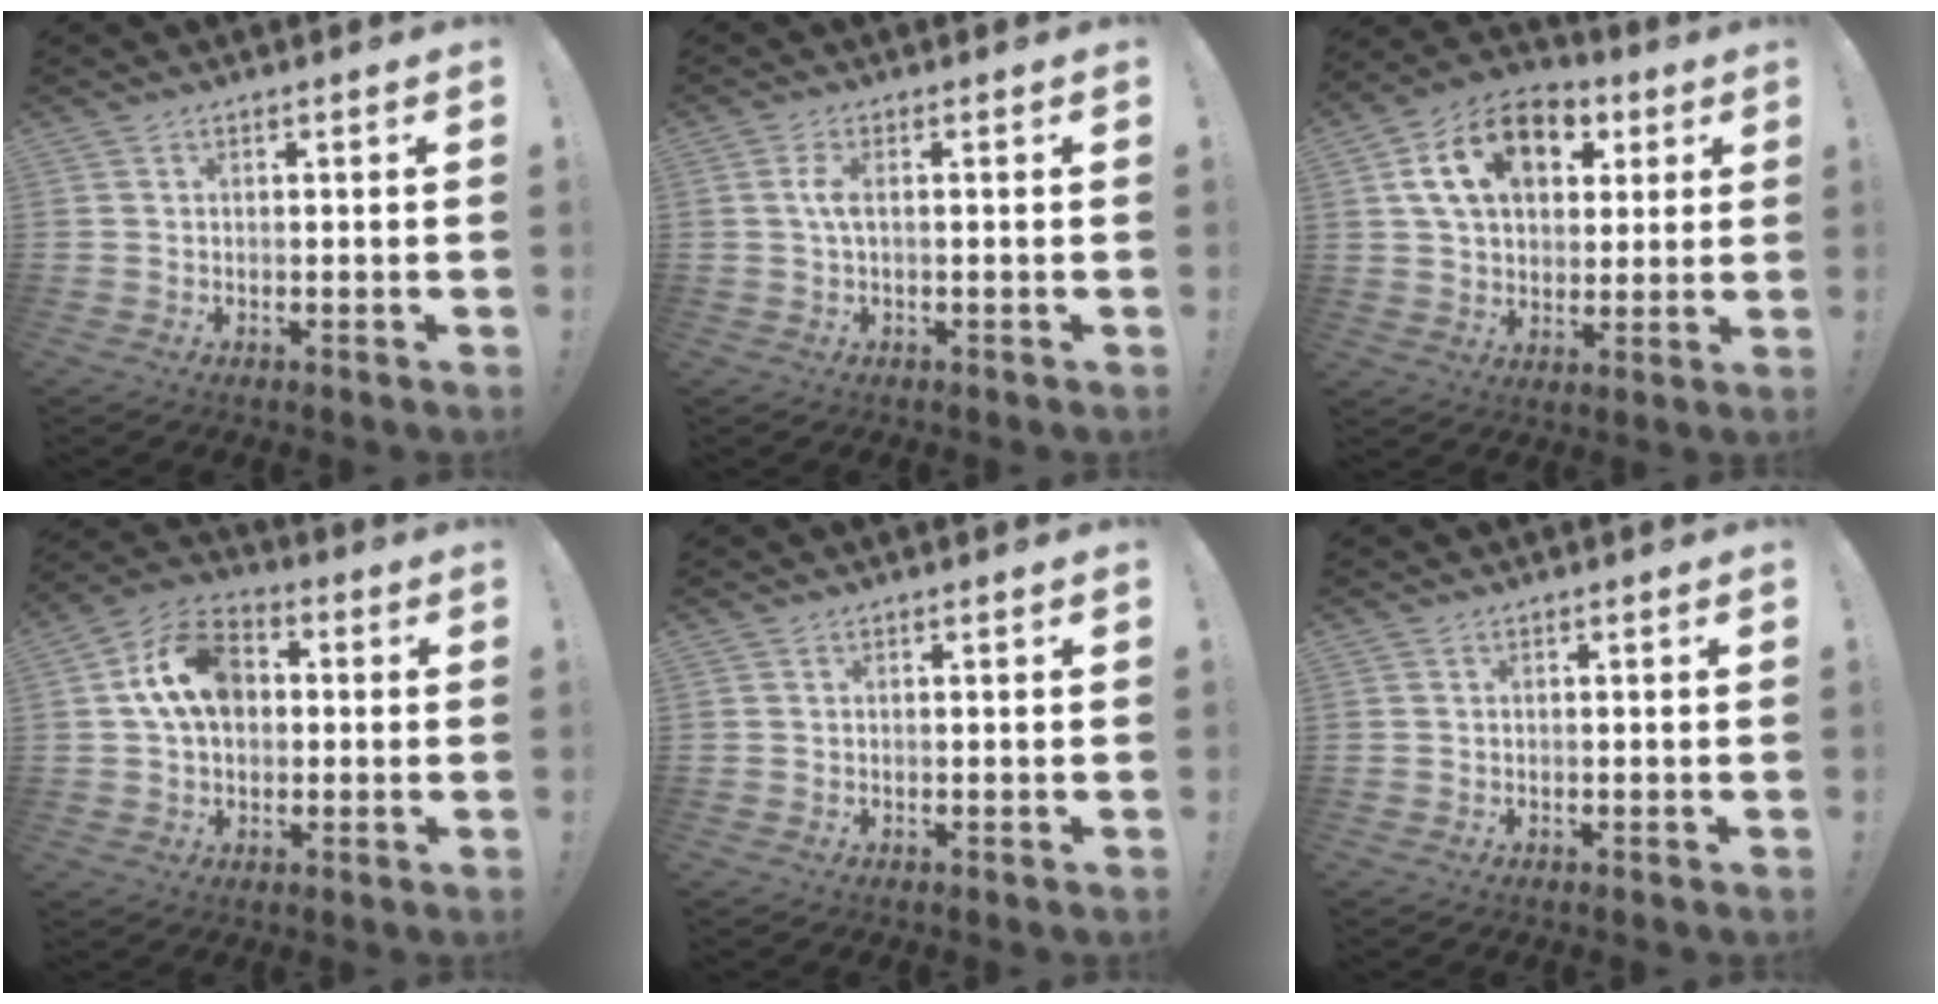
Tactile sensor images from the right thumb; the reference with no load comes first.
{"total": 3.4, "force": [0.1, 1.0, 3.2], "torque": [-0.061, 0.000, -0.003]}
{"total": 17.1, "force": [6.8, 11.5, 10.7], "torque": [-0.169, -0.013, 0.125]}
{"total": 14.2, "force": [2.8, 10.3, 9.4], "torque": [-0.155, 0.012, 0.059]}
{"total": 0.0}
{"total": 0.0}